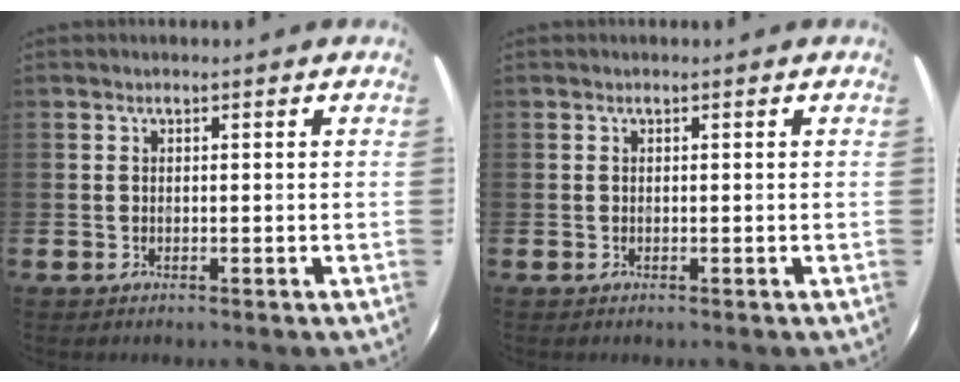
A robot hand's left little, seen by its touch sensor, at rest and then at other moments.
{"total": 0.0}